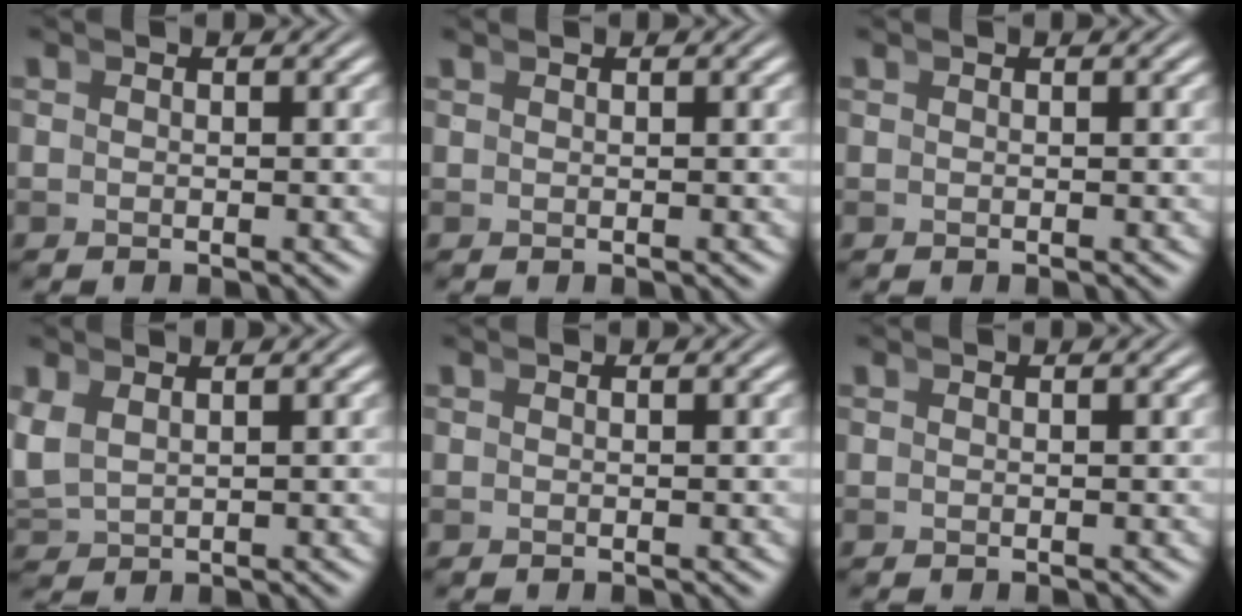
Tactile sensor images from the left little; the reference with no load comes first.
{"total": 0.6, "force": [0.3, -0.6, -0.2], "torque": [0.007, 0.001, 0.008]}
{"total": 0.0}
{"total": 2.1, "force": [0.7, 1.5, 1.1], "torque": [-0.039, -0.007, 0.030]}
{"total": 0.0}
{"total": 0.0}